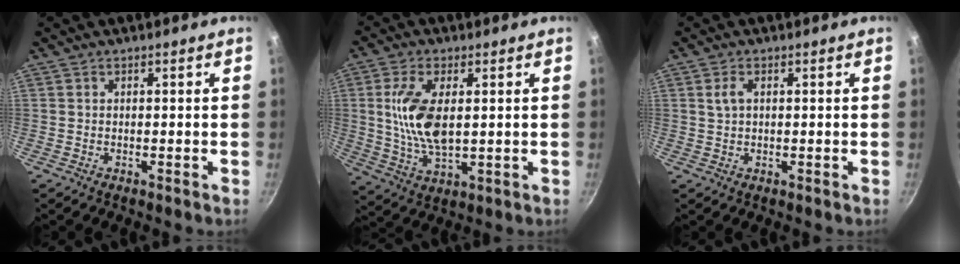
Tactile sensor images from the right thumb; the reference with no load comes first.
{"total": 11.4, "force": [1.5, 5.4, 9.9], "torque": [-0.203, -0.013, 0.035]}
{"total": 2.2, "force": [0.6, 1.2, 1.8], "torque": [-0.039, 0.004, 0.013]}